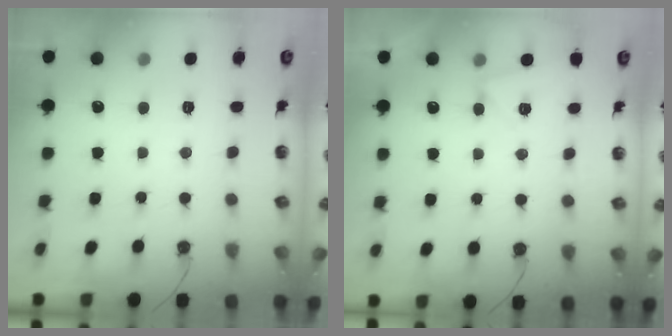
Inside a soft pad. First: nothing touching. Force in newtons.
{"total": 4.3, "press": 3.4, "slide": 2.6}